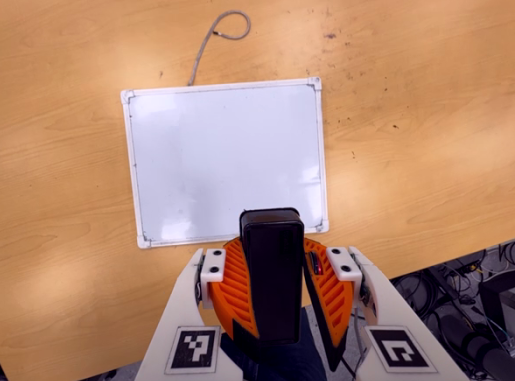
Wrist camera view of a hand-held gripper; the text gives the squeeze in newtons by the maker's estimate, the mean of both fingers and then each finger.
{"total": 10.1, "left": 10.1, "right": 10.2}